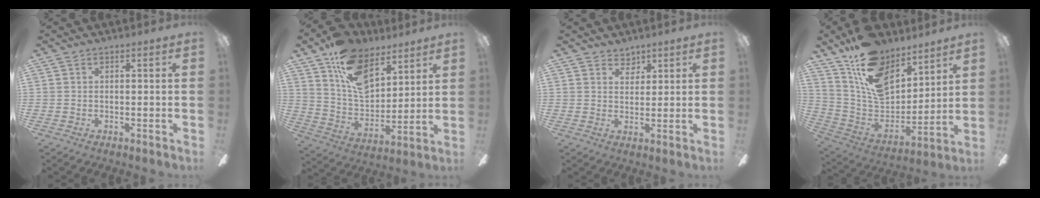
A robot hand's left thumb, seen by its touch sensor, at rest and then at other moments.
{"total": 16.1, "force": [9.8, 9.1, 8.9], "torque": [-0.164, -0.038, 0.186]}
{"total": 3.8, "force": [3.1, 2.2, 0.4], "torque": [-0.002, -0.013, 0.056]}
{"total": 18.1, "force": [11.7, 10.5, 9.0], "torque": [-0.173, -0.066, 0.223]}